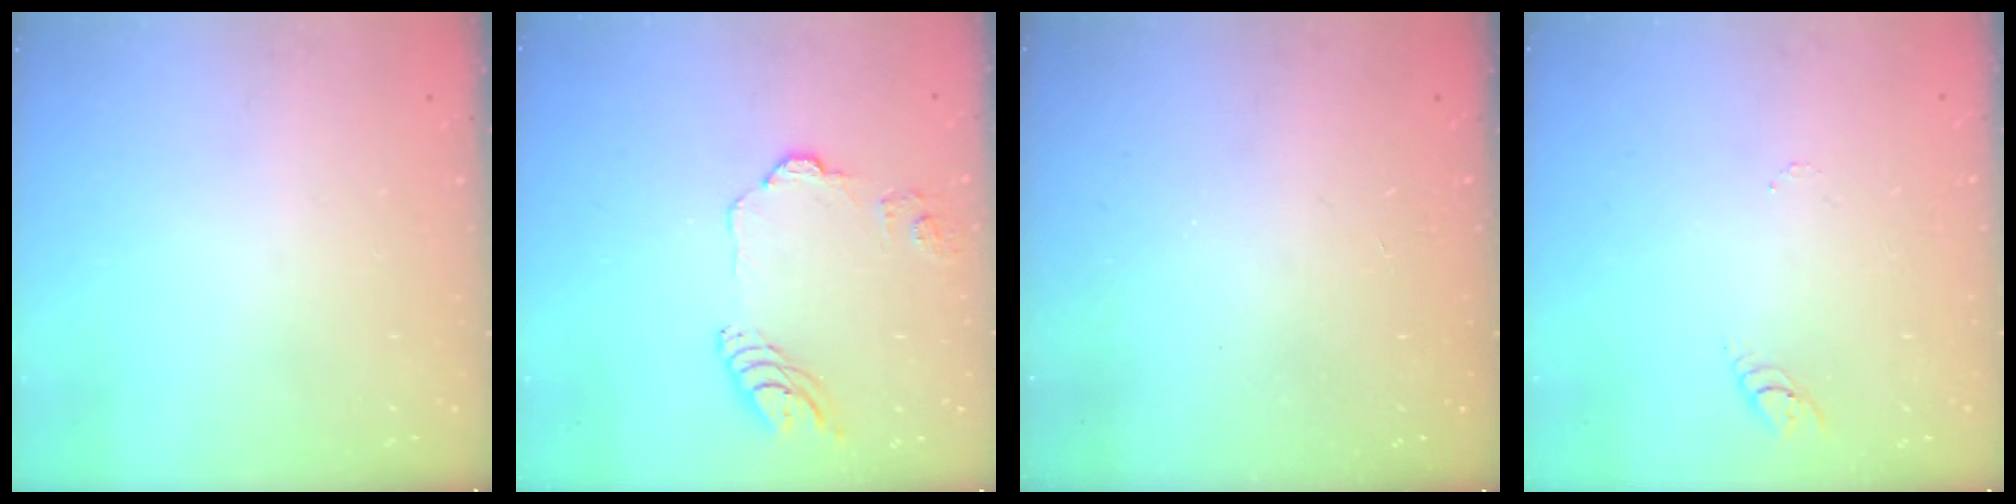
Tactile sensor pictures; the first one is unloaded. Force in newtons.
{"total": 11.4, "press": 11.3, "slide": 1.6}
{"total": 0.0}
{"total": 2.7, "press": 2.7, "slide": 0.2}